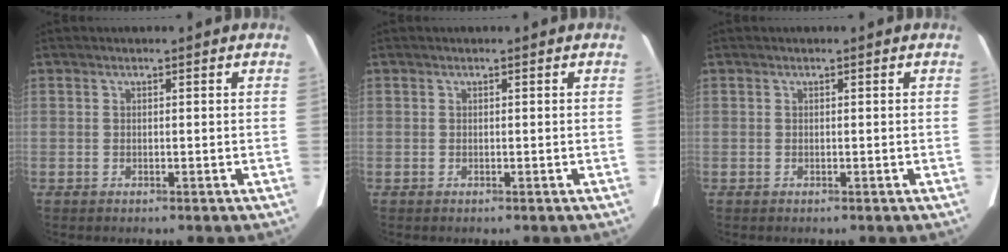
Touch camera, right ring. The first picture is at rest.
{"total": 0.0}
{"total": 0.0}